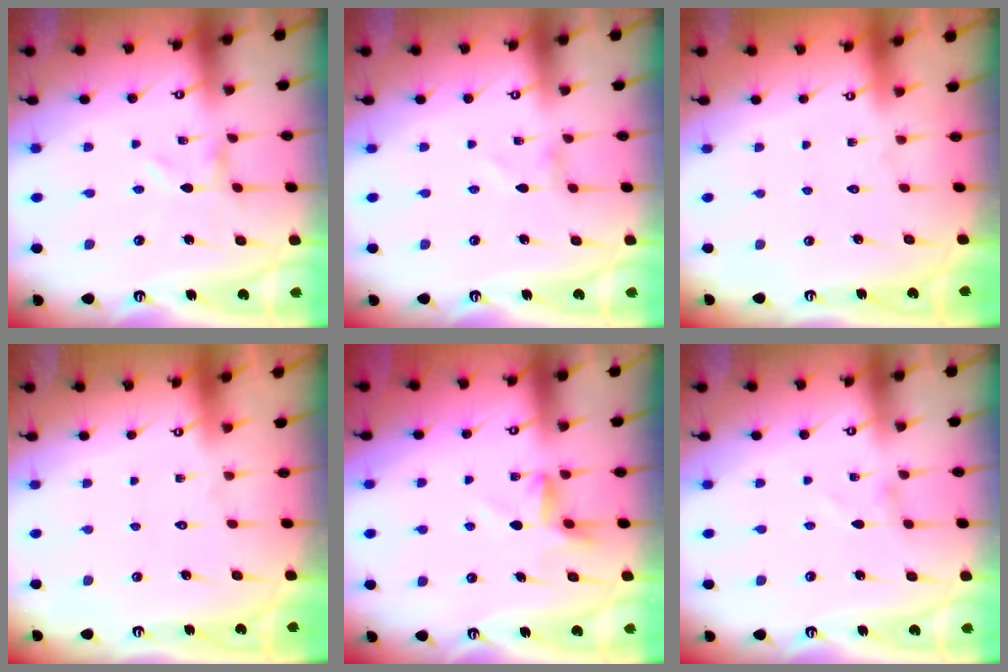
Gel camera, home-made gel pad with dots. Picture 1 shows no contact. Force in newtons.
{"total": 0.0}
{"total": 1.6, "press": 1.6, "slide": 0.1}
{"total": 1.7, "press": 1.7, "slide": 0.1}
{"total": 3.2, "press": 3.0, "slide": 0.9}
{"total": 1.3, "press": 1.3, "slide": 0.1}